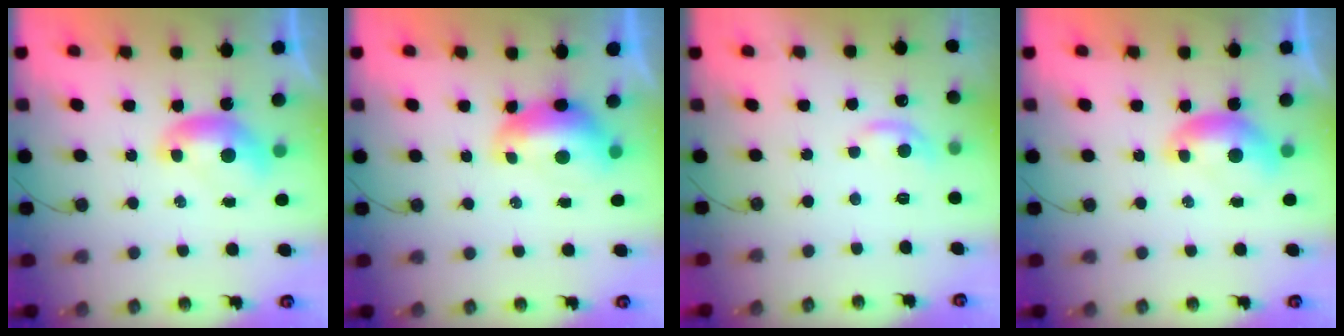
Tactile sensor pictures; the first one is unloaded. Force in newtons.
{"total": 1.2, "press": 1.1, "slide": 0.5}
{"total": 1.7, "press": 1.6, "slide": 0.7}
{"total": 0.0}